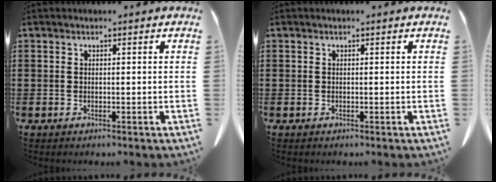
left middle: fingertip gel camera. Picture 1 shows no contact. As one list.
[{"total": 0.0}]